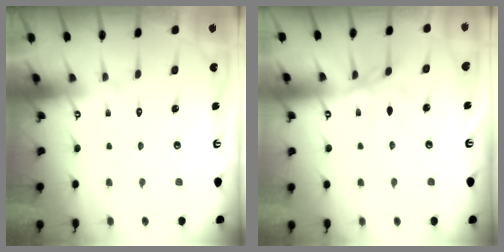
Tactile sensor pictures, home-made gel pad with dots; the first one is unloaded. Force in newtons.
{"total": 3.0, "press": 3.0, "slide": 0.1}